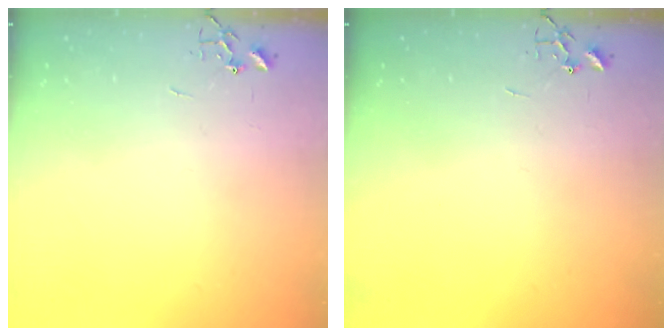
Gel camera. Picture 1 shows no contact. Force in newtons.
{"total": 0.0}